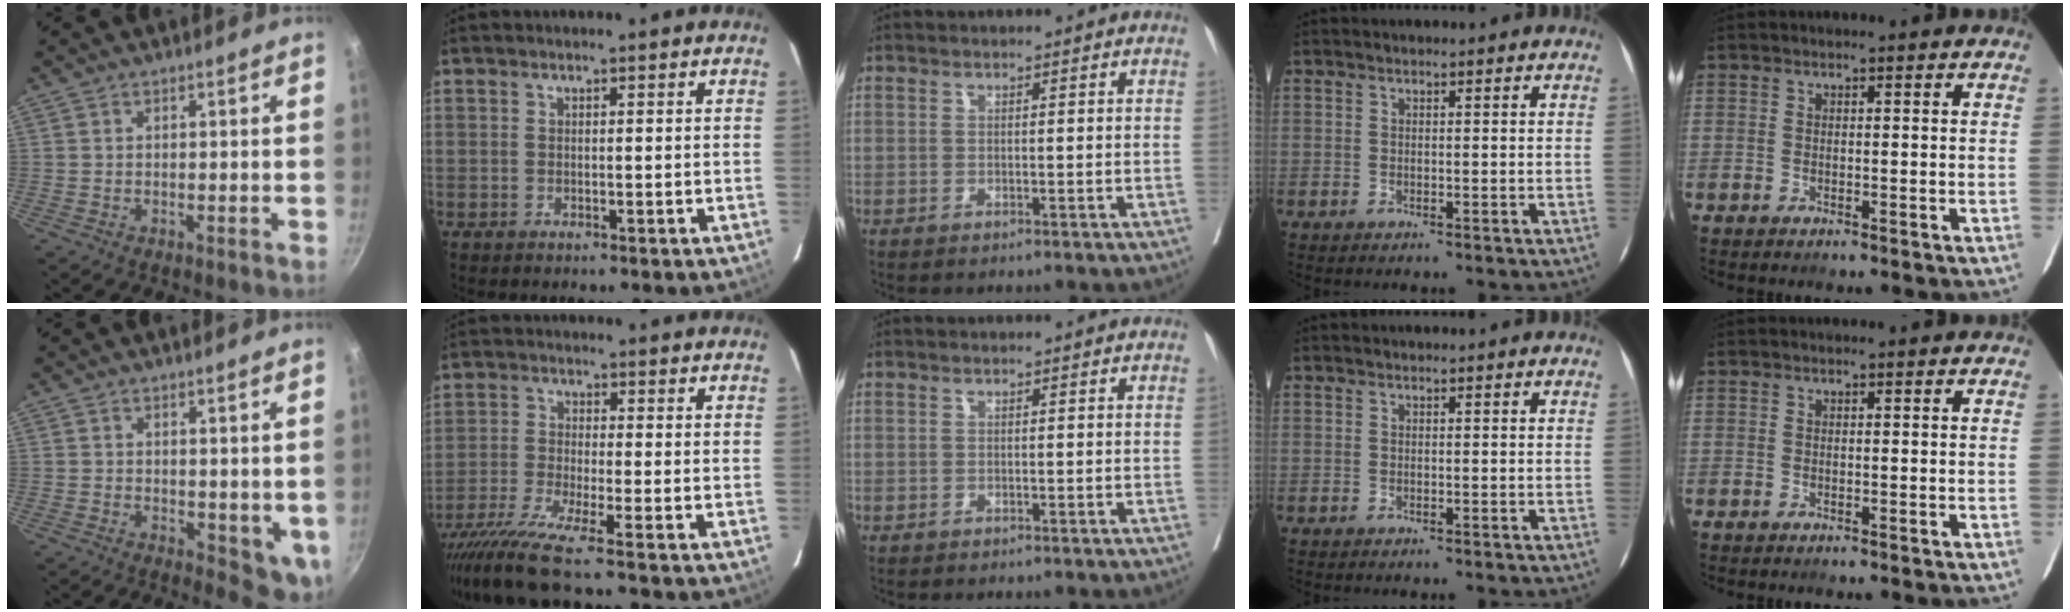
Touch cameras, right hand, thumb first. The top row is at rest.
{"thumb": {"total": 6.1, "force": [0.2, 2.6, 5.5], "torque": [-0.052, -0.017, 0.009]}, "index": {"total": 9.2, "force": [-7.3, -1.7, 5.2], "torque": [-0.088, -0.031, -0.128]}}